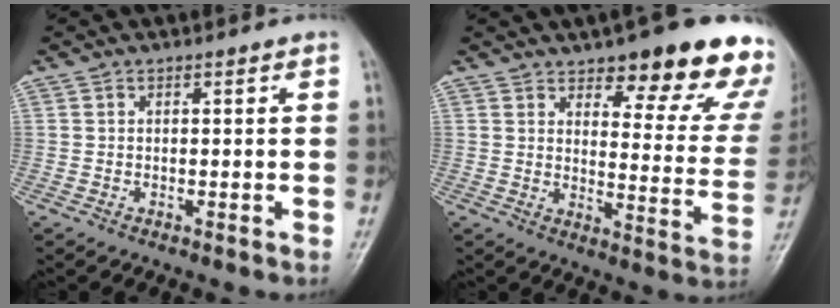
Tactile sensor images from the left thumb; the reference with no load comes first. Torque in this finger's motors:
{"motor_torque": [0.77, 0.71, 1.00, -1.76, 0.14]}